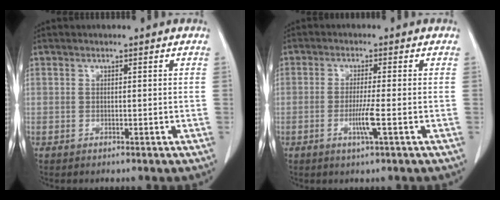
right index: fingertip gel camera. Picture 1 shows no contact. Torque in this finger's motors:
{"motor_torque": [0.68, -0.13, 0.37, 0.04]}